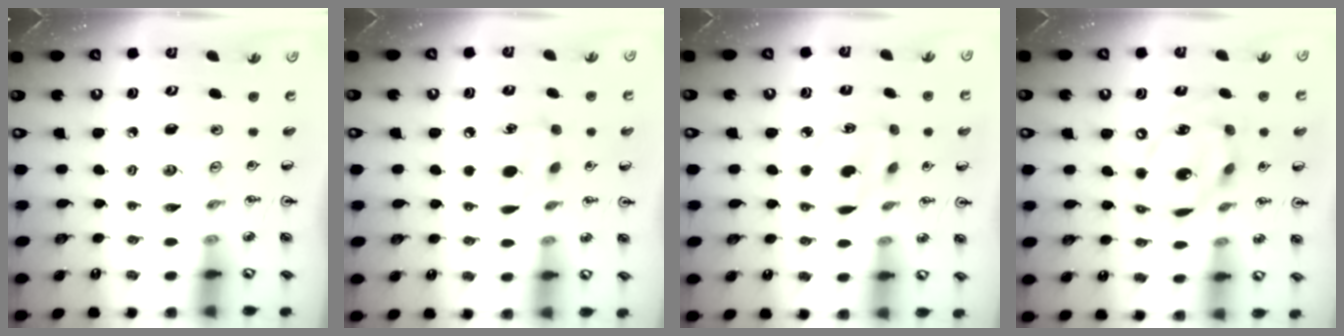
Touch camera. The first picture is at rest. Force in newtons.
{"total": 9.1, "press": 9.1, "slide": 1.0}
{"total": 4.0, "press": 4.0, "slide": 0.4}
{"total": 13.5, "press": 13.4, "slide": 0.9}